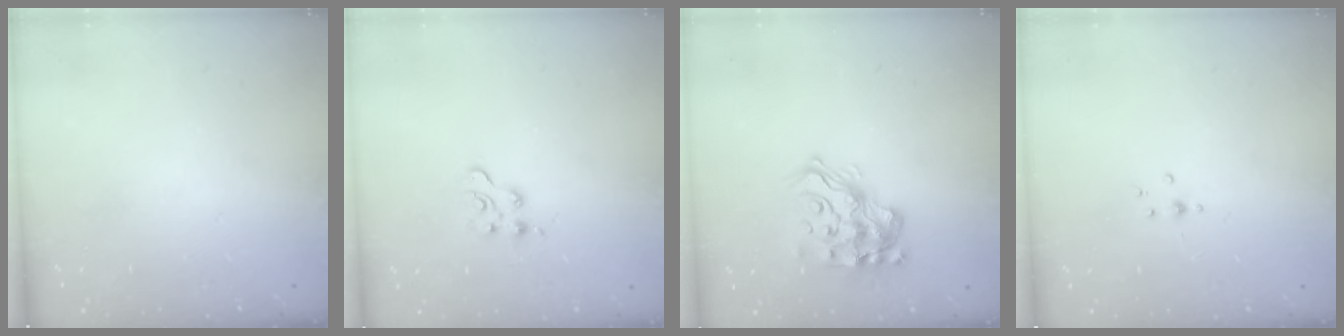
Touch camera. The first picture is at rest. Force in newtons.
{"total": 3.0, "press": 2.9, "slide": 0.3}
{"total": 15.4, "press": 15.2, "slide": 2.0}
{"total": 2.3, "press": 1.9, "slide": 1.3}